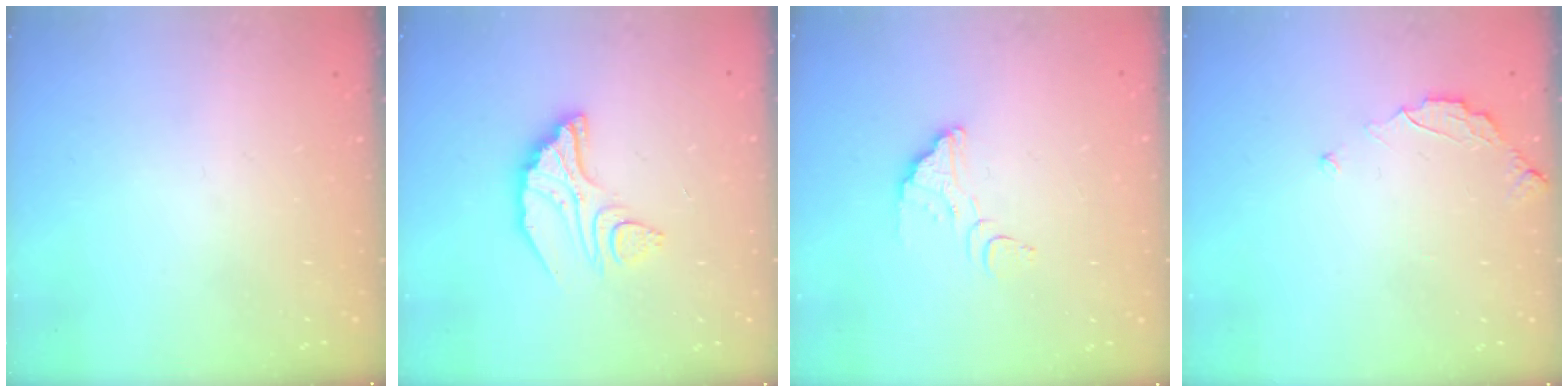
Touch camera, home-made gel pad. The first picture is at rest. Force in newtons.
{"total": 10.0, "press": 9.9, "slide": 0.9}
{"total": 4.3, "press": 4.2, "slide": 0.3}
{"total": 2.9, "press": 2.9, "slide": 0.3}